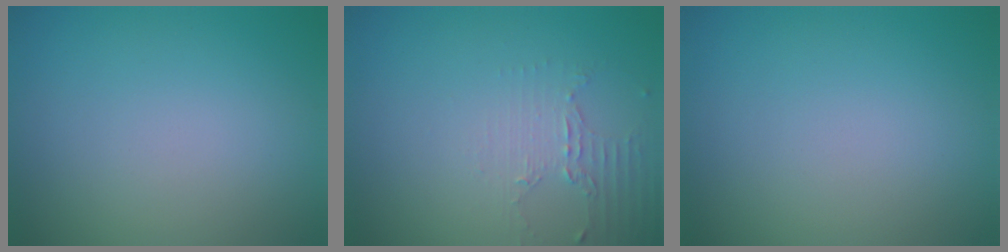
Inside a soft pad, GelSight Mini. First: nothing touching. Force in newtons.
{"total": 2.0, "press": 1.5, "slide": 1.4}
{"total": 0.0}